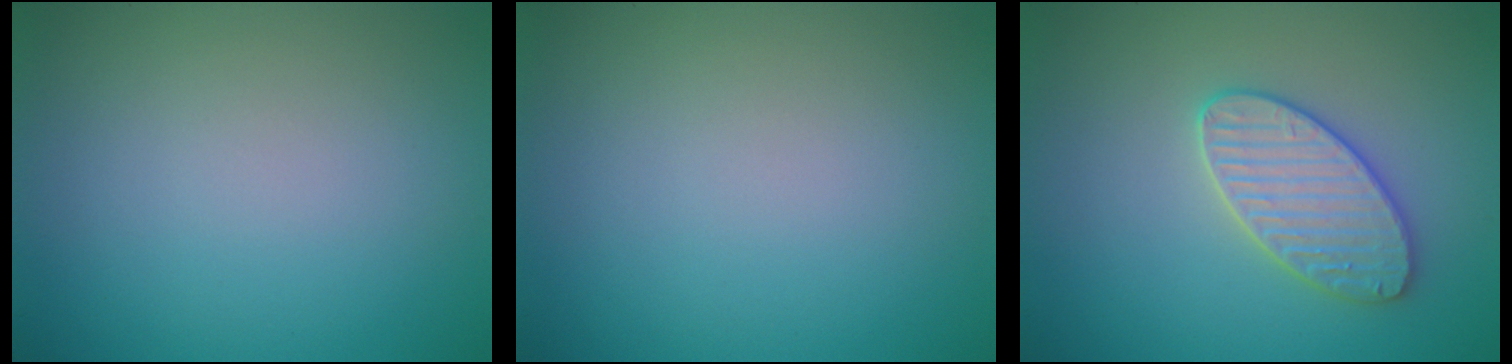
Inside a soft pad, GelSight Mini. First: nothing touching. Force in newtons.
{"total": 0.0}
{"total": 3.7, "press": 3.6, "slide": 0.5}